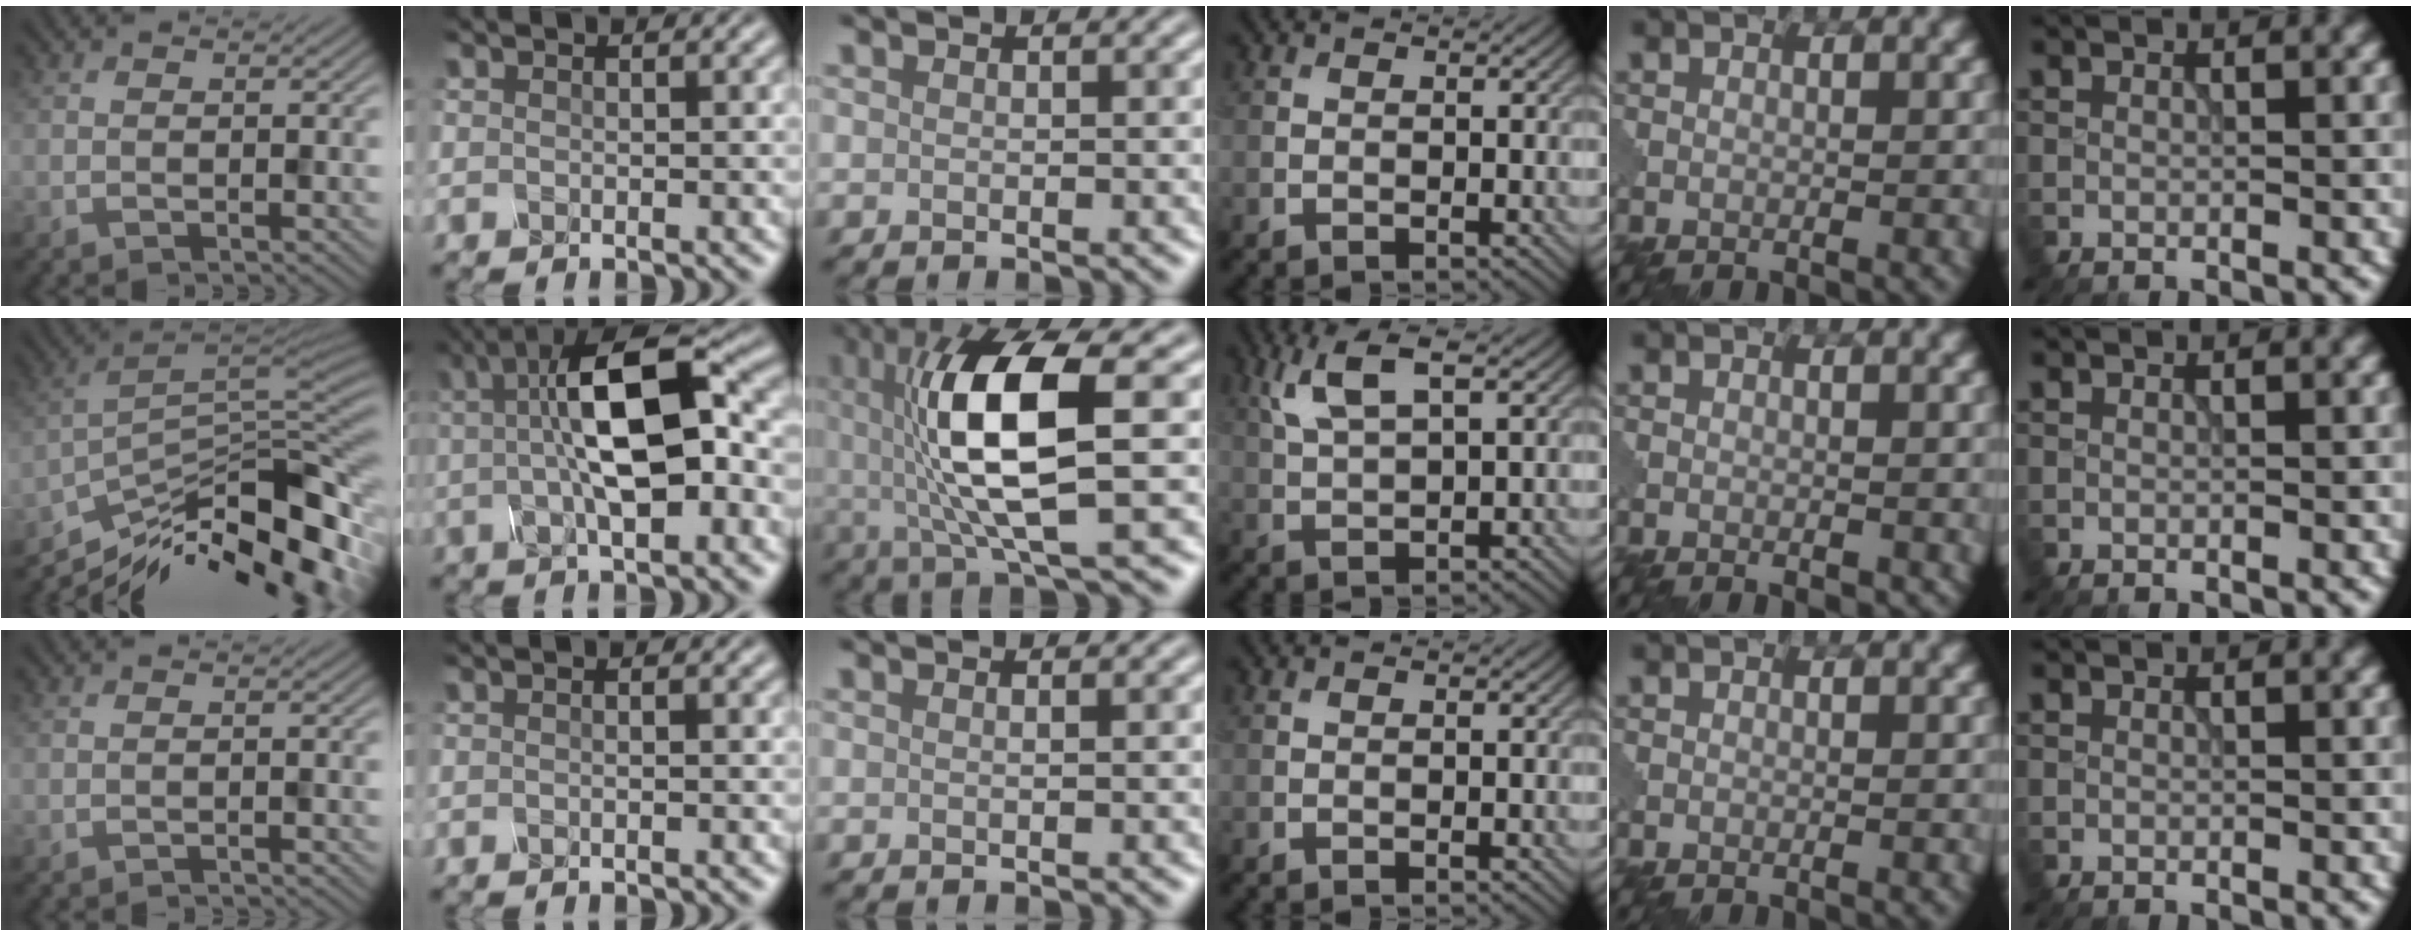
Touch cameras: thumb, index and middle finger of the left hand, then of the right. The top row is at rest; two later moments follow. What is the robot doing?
{"motion": "assemble", "object": "glue stick"}